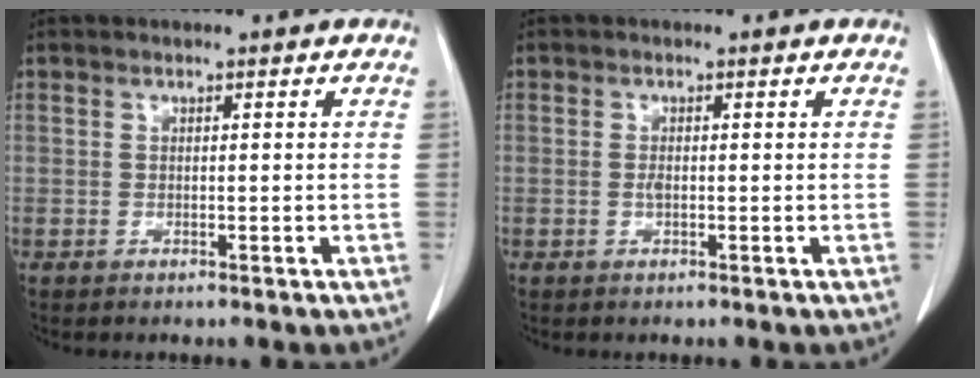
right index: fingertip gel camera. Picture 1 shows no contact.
{"total": 0.8, "force": [-0.1, 0.3, 0.7], "torque": [-0.020, 0.001, 0.000]}